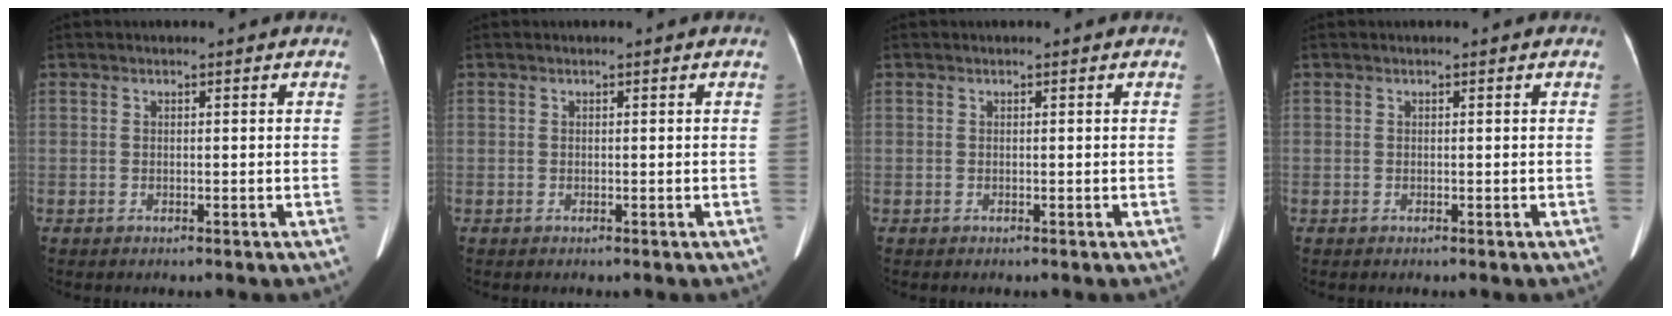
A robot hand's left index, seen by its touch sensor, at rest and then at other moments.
{"total": 0.0}
{"total": 0.0}
{"total": 0.0}